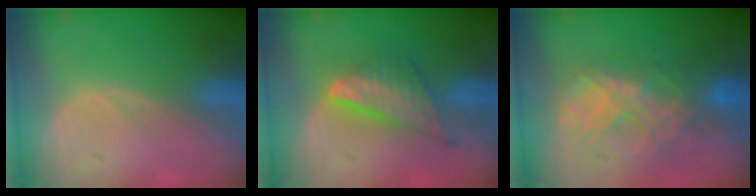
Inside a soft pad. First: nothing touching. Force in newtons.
{"total": 7.4, "press": 6.5, "slide": 3.6}
{"total": 8.8, "press": 7.6, "slide": 4.5}